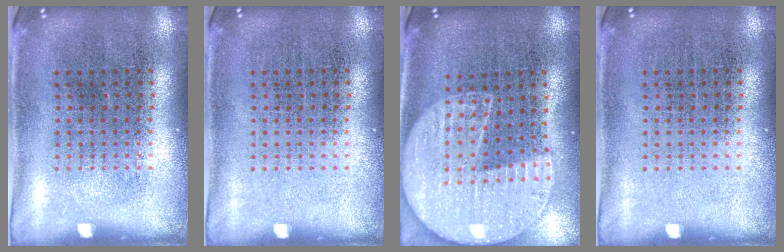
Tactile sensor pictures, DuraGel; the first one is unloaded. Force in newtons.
{"total": 0.0}
{"total": 2.3, "press": 2.0, "slide": 1.1}
{"total": 0.0}